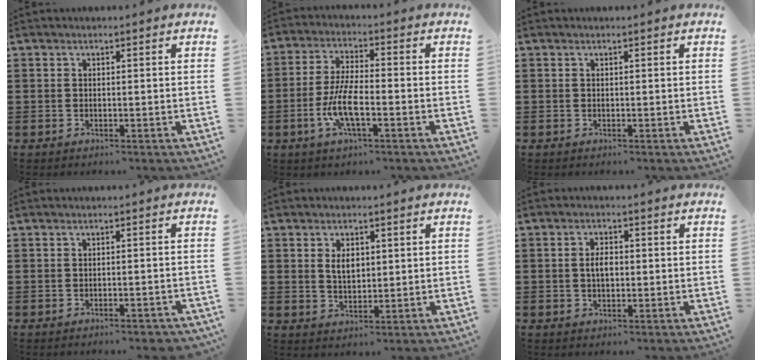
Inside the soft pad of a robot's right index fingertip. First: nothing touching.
{"total": 7.3, "force": [-2.5, 2.1, 6.5], "torque": [-0.148, -0.014, -0.053]}
{"total": 0.0}
{"total": 1.4, "force": [-1.3, 0.2, 0.5], "torque": [-0.013, -0.001, -0.025]}
{"total": 3.3, "force": [0.8, 1.9, 2.6], "torque": [-0.047, 0.005, 0.012]}
{"total": 2.7, "force": [-0.1, 1.3, 2.3], "torque": [-0.045, 0.004, -0.002]}